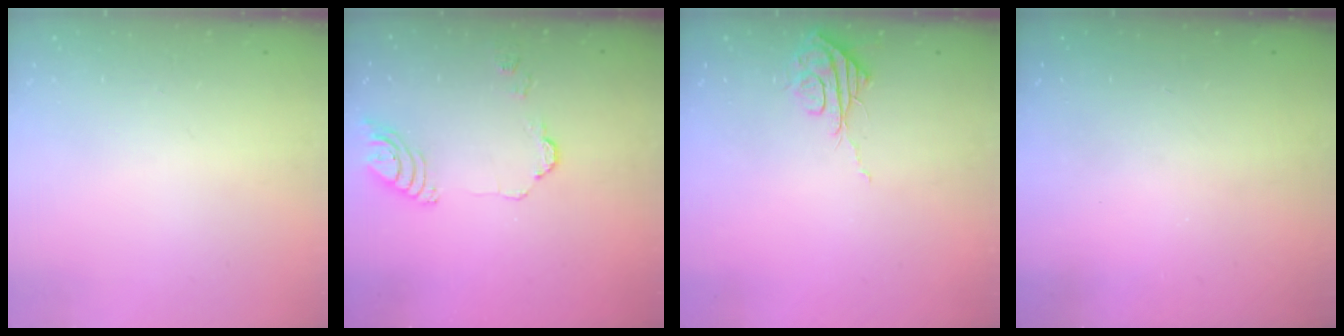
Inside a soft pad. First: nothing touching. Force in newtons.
{"total": 8.9, "press": 8.8, "slide": 1.0}
{"total": 8.0, "press": 8.0, "slide": 0.4}
{"total": 0.0}